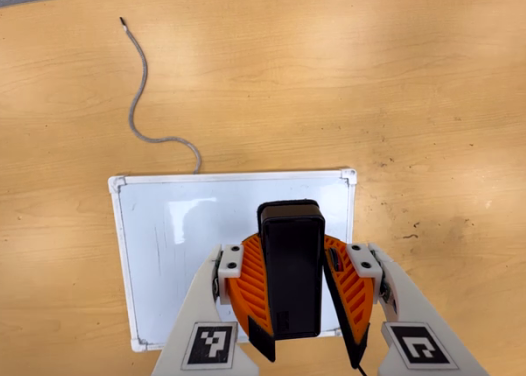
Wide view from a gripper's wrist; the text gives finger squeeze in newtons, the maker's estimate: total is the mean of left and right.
{"total": 8.0, "left": 8.7, "right": 7.3}